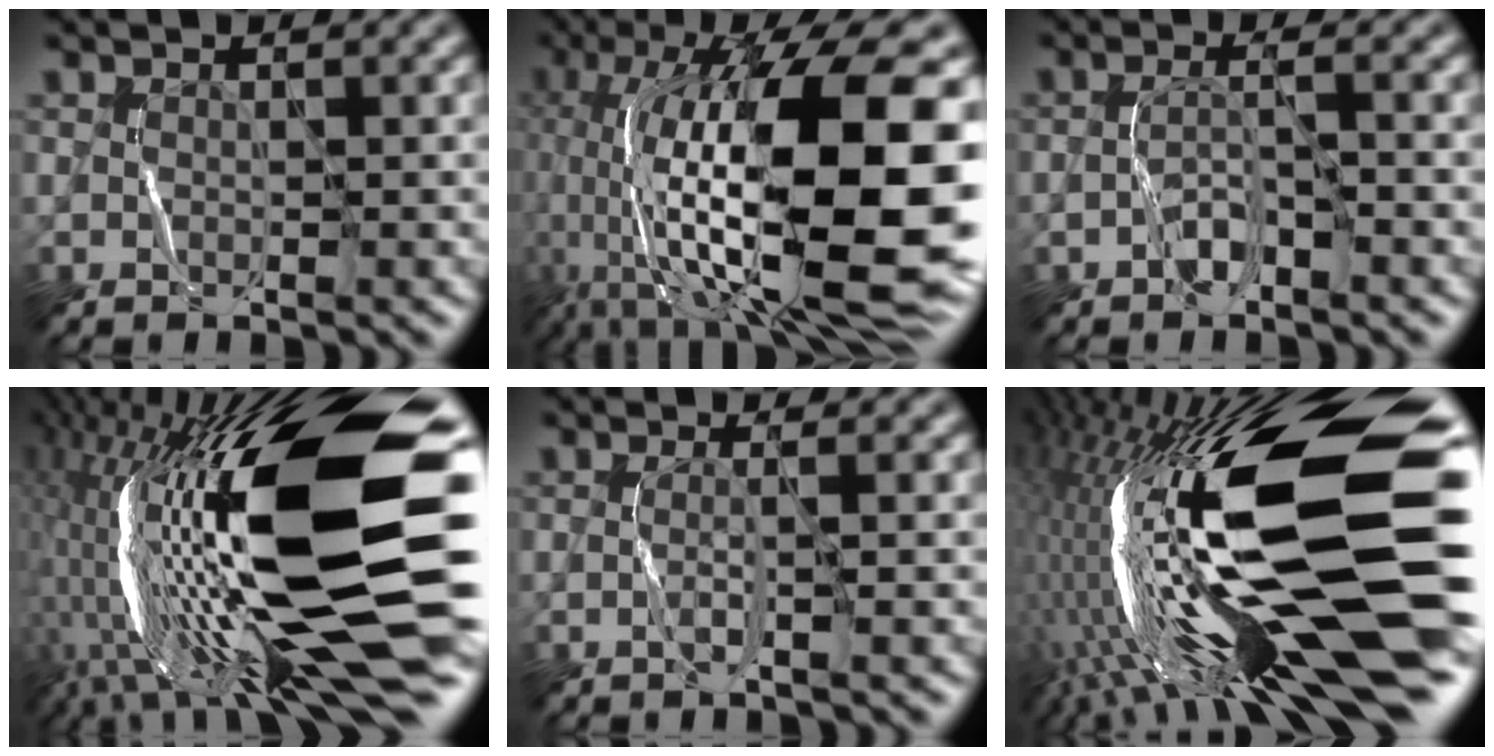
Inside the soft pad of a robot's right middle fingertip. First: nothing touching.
{"total": 18.1, "force": [0.3, 6.2, 17.0], "torque": [-0.290, 0.025, 0.009]}
{"total": 2.1, "force": [-1.2, 0.5, 1.7], "torque": [-0.034, 0.007, -0.025]}
{"total": 20.5, "force": [0.4, 7.8, 19.0], "torque": [-0.336, -0.035, 0.008]}
{"total": 1.5, "force": [-0.1, 0.4, 1.4], "torque": [-0.021, -0.004, -0.008]}
{"total": 21.4, "force": [-2.7, 6.3, 20.3], "torque": [-0.370, -0.014, -0.054]}